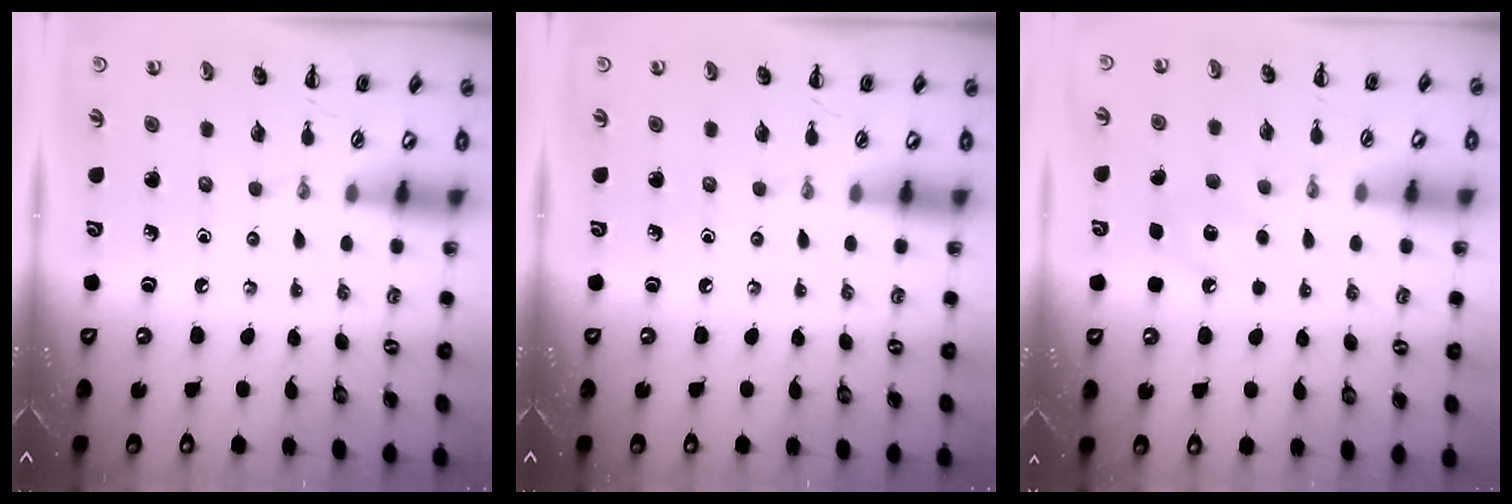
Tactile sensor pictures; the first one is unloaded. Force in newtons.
{"total": 0.0}
{"total": 7.0, "press": 6.8, "slide": 1.8}